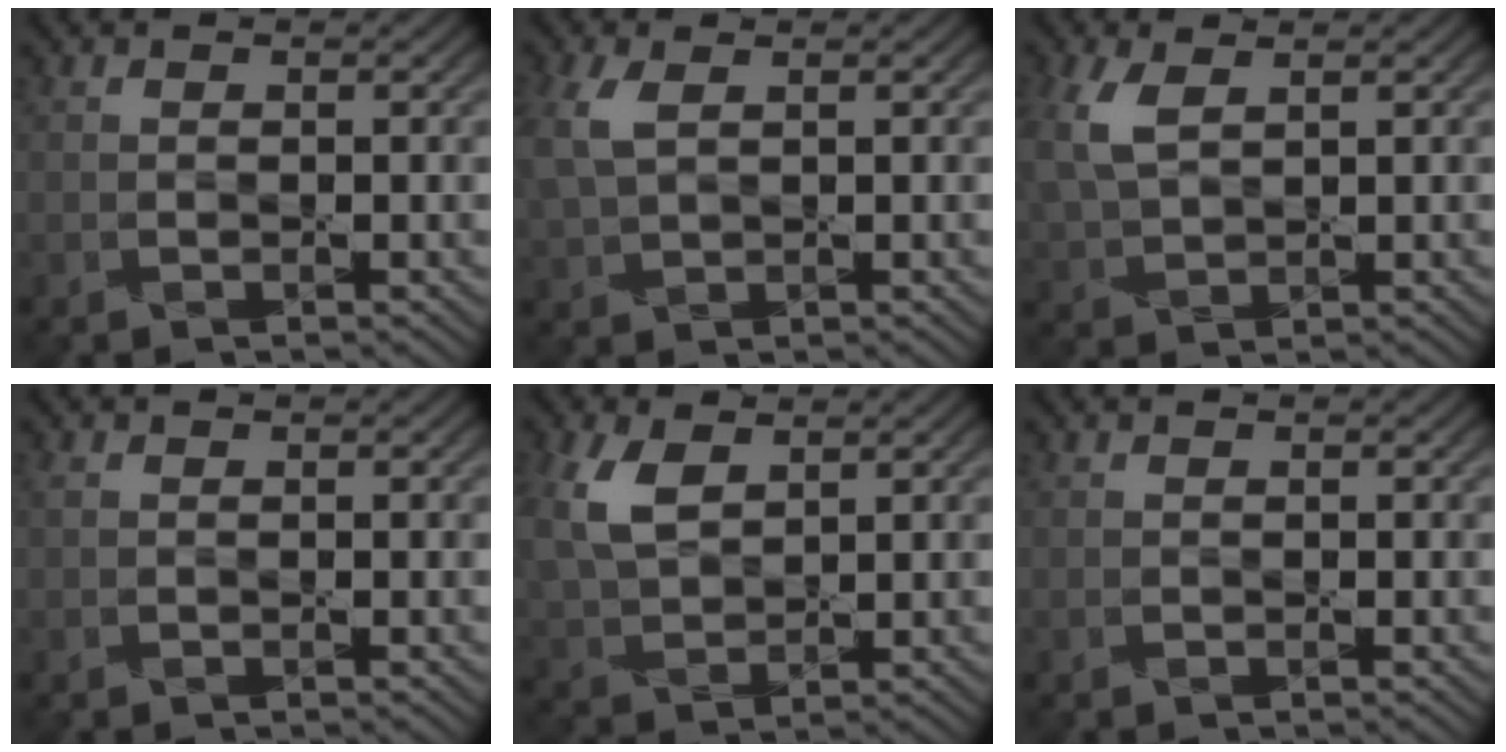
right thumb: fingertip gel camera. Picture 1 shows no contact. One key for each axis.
{"total": 5.0, "fx": 1.6, "fy": 2.7, "fz": 3.9, "tx": -0.116, "ty": 0.015, "tz": 0.031}
{"total": 6.1, "fx": 2.2, "fy": 3.2, "fz": 4.7, "tx": -0.133, "ty": 0.014, "tz": 0.045}
{"total": 0.5, "fx": 0.2, "fy": 0.3, "fz": 0.4, "tx": -0.014, "ty": 0.003, "tz": 0.004}
{"total": 7.3, "fx": 2.8, "fy": 4.2, "fz": 5.3, "tx": -0.145, "ty": 0.010, "tz": 0.058}
{"total": 0.0}